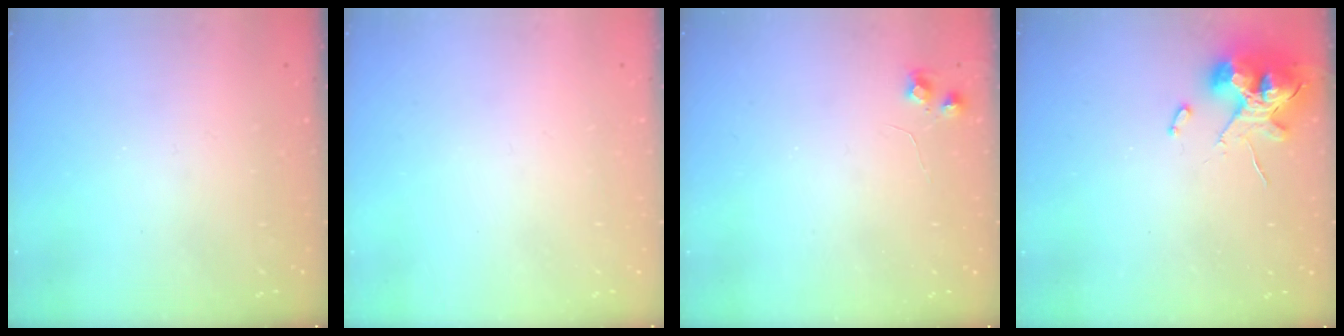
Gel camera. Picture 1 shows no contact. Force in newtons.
{"total": 0.0}
{"total": 5.3, "press": 5.3, "slide": 0.7}
{"total": 11.5, "press": 11.4, "slide": 1.3}